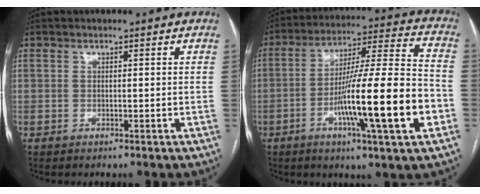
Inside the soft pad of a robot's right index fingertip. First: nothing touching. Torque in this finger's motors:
{"motor_torque": [1.94, -0.19, 1.05, 0.21]}